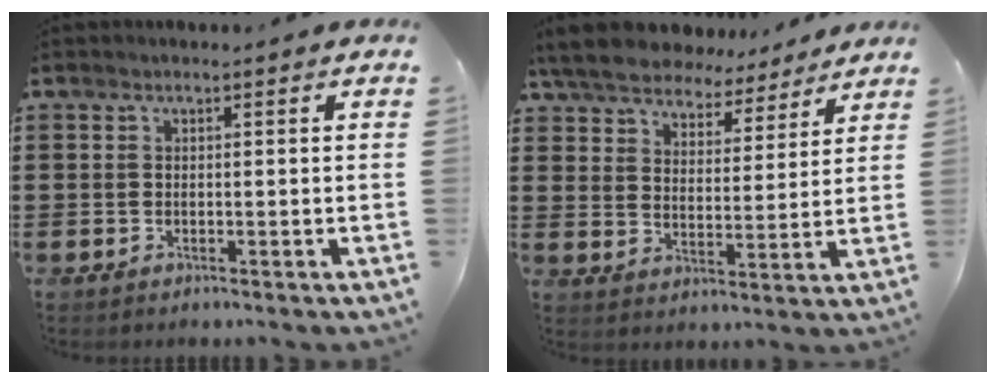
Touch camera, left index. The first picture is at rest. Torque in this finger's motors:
{"motor_torque": [2.14, 0.00, 1.05, 0.21]}